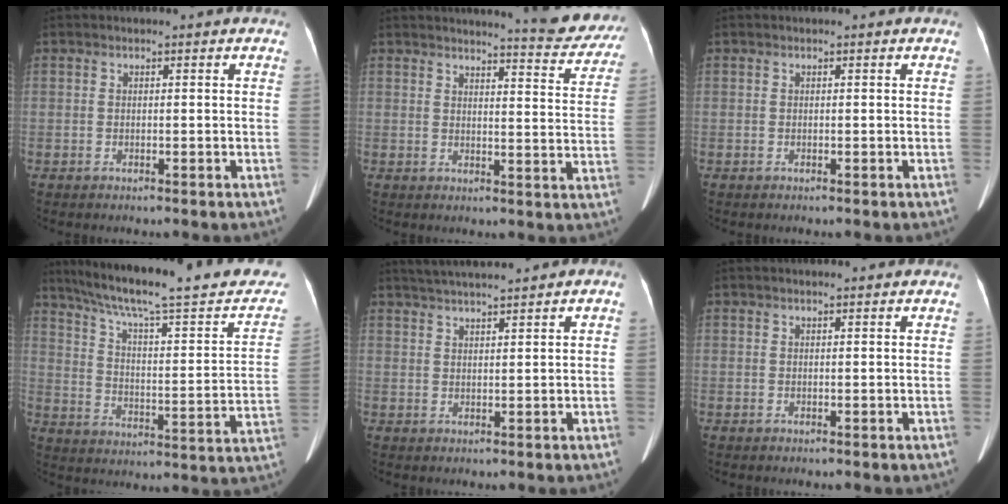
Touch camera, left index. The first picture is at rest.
{"total": 11.0, "force": [10.6, 0.7, 2.8], "torque": [-0.024, -0.043, 0.109]}
{"total": 0.0}
{"total": 27.3, "force": [22.7, 3.5, 14.8], "torque": [-0.227, -0.017, 0.303]}
{"total": 5.2, "force": [4.5, -0.3, 2.6], "torque": [-0.050, 0.023, 0.084]}
{"total": 1.4, "force": [1.2, 0.0, 0.7], "torque": [-0.009, 0.016, 0.021]}